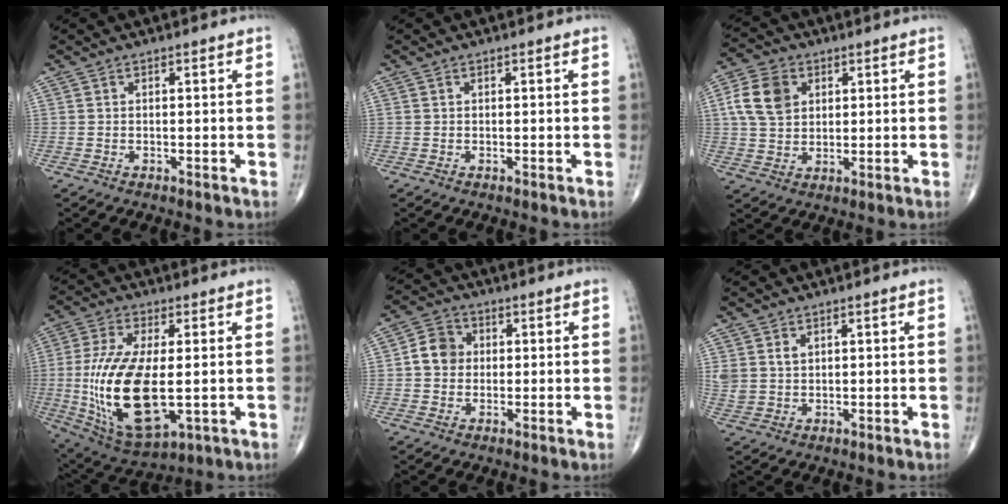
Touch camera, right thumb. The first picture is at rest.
{"total": 0.0}
{"total": 9.0, "force": [2.6, 6.6, 5.5], "torque": [-0.096, 0.001, 0.049]}
{"total": 20.4, "force": [-1.9, 9.1, 18.1], "torque": [-0.374, -0.018, -0.013]}
{"total": 5.9, "force": [0.3, 5.1, 2.9], "torque": [-0.038, 0.012, -0.003]}
{"total": 3.9, "force": [1.4, 2.9, 2.1], "torque": [-0.039, -0.002, 0.037]}